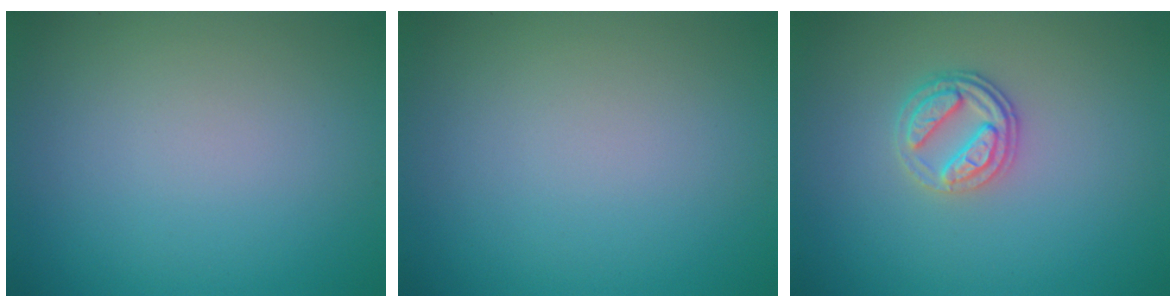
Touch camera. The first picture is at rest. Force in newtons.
{"total": 0.0}
{"total": 2.7, "press": 2.4, "slide": 1.1}